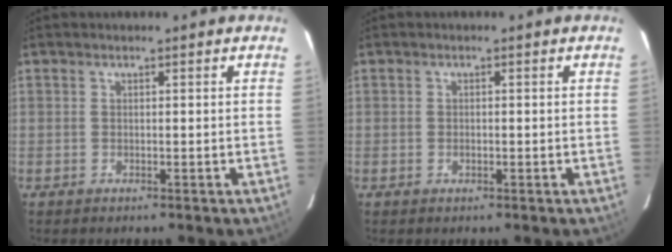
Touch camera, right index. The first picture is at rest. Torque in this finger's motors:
{"motor_torque": [-0.04, 0.01, -0.03, -0.02]}